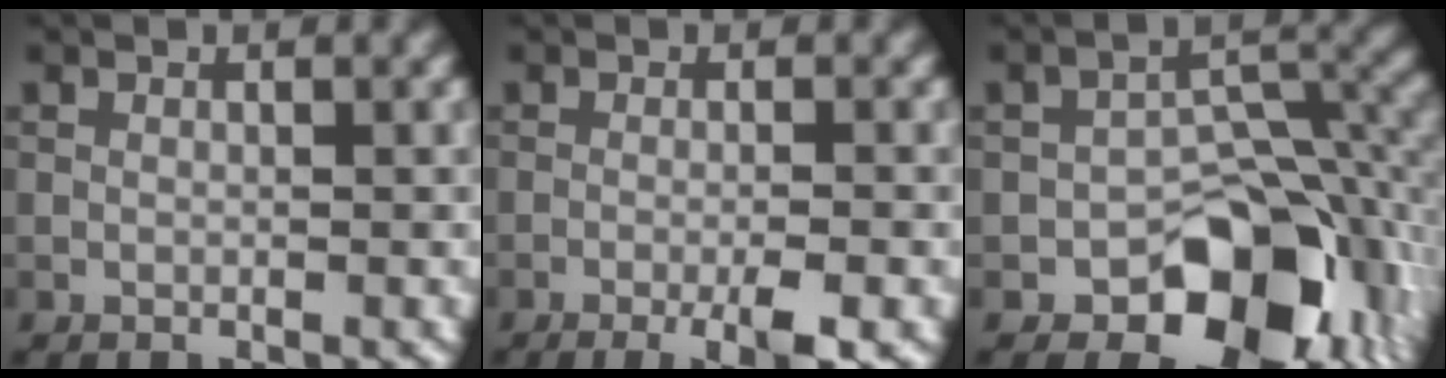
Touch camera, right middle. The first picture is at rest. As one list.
[{"total": 4.1, "force": [-1.9, 0.7, 3.6], "torque": [-0.056, -0.002, -0.033]}, {"total": 11.2, "force": [-5.2, 6.7, 7.3], "torque": [-0.080, -0.004, -0.083]}]